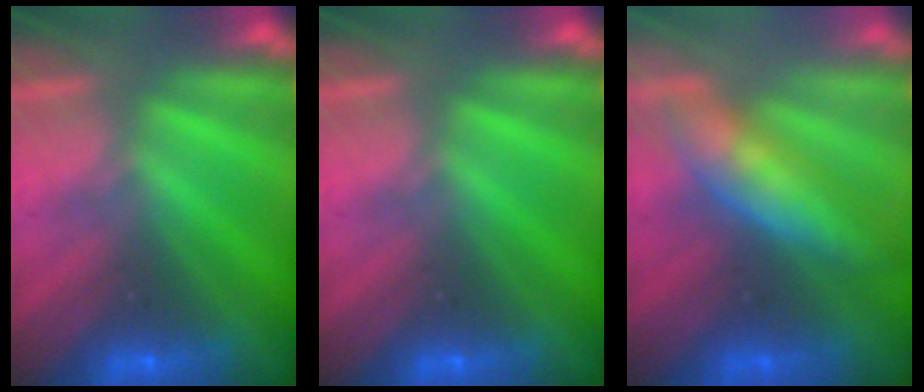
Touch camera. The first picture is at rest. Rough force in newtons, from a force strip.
{"total": 0.0}
{"total": 3.5}